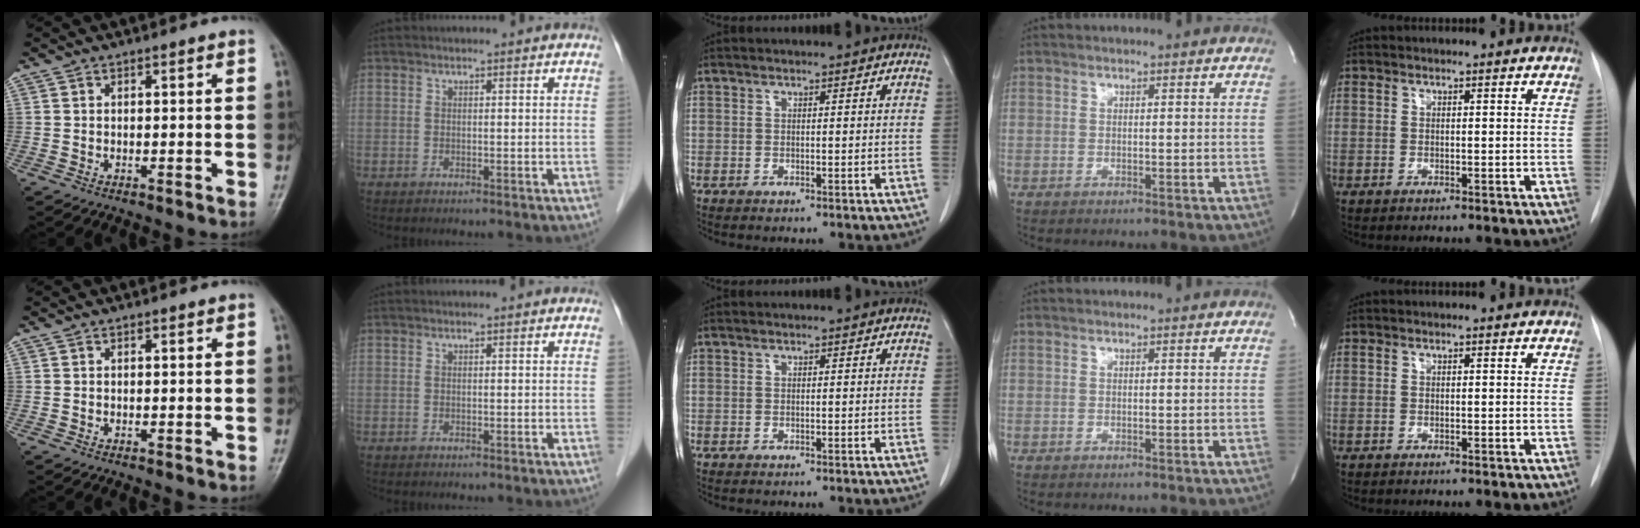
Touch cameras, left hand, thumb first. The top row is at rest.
{}